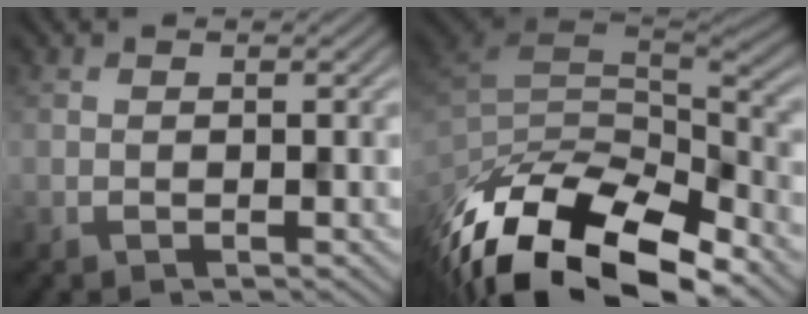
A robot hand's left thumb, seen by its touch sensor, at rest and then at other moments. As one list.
[{"total": 16.3, "force": [-10.2, 7.4, 10.4], "torque": [-0.251, -0.040, -0.152]}]